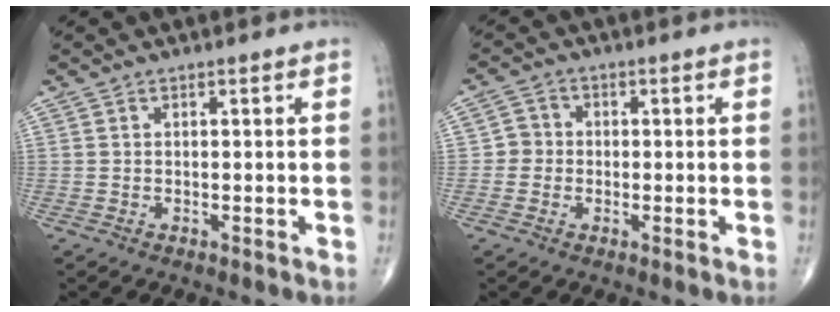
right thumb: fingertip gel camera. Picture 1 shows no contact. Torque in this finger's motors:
{"motor_torque": [-0.31, 0.22, -0.06, 0.04, -0.05]}